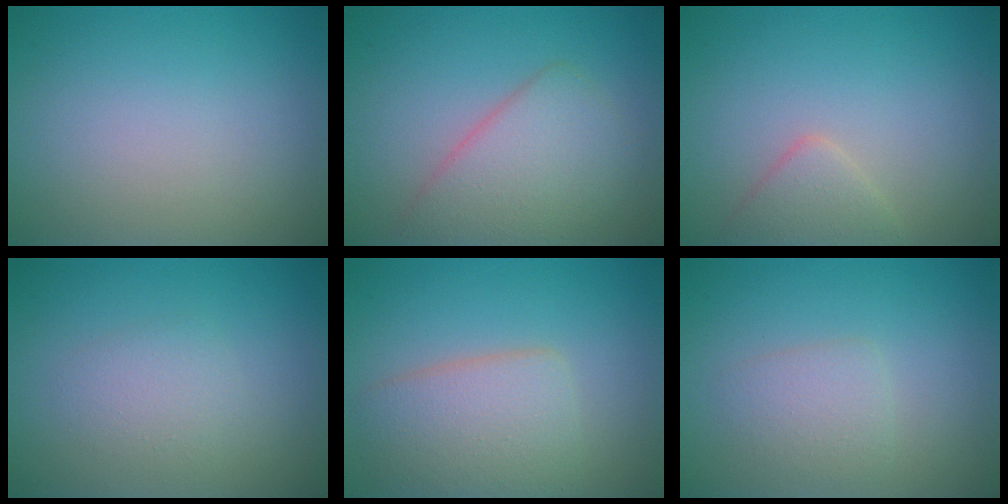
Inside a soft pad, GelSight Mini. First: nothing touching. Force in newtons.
{"total": 4.6, "press": 4.6, "slide": 0.3}
{"total": 2.2, "press": 2.2, "slide": 0.2}
{"total": 1.9, "press": 1.9, "slide": 0.0}
{"total": 4.8, "press": 4.8, "slide": 0.2}
{"total": 2.0, "press": 2.0, "slide": 0.0}